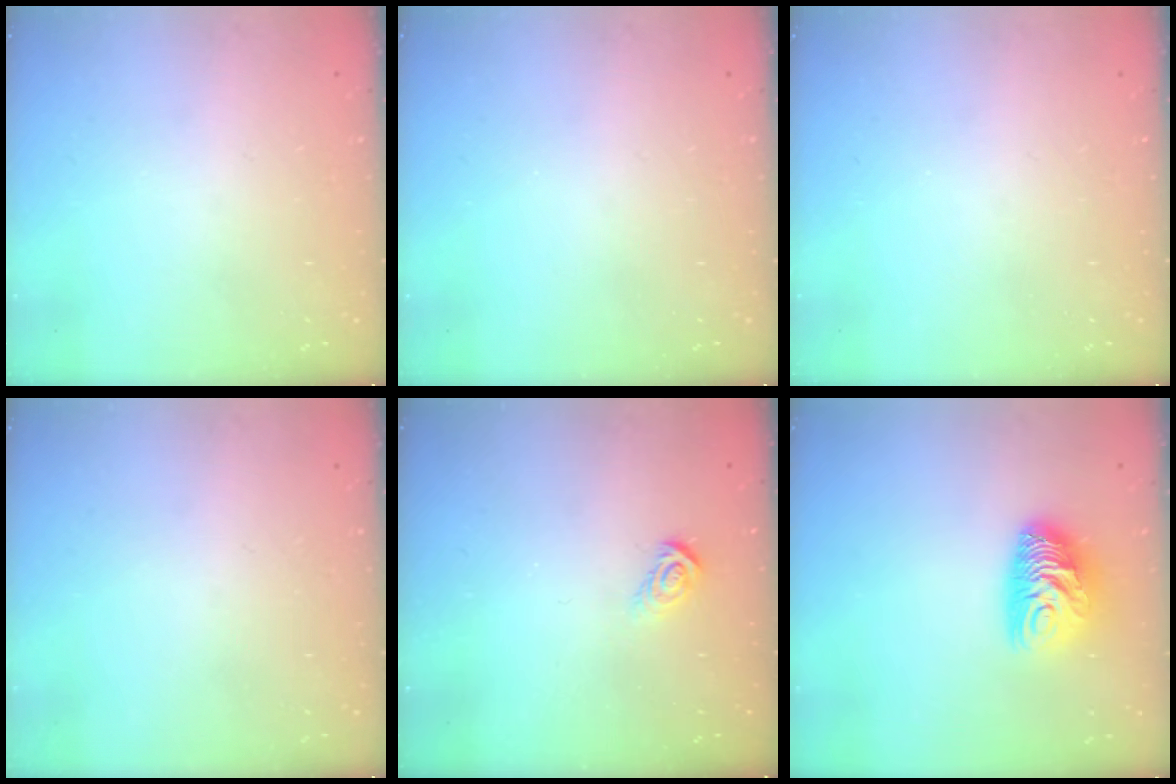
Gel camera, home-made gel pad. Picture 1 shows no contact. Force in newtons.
{"total": 0.0}
{"total": 0.0}
{"total": 0.0}
{"total": 4.2, "press": 4.2, "slide": 0.4}
{"total": 10.3, "press": 10.3, "slide": 0.5}